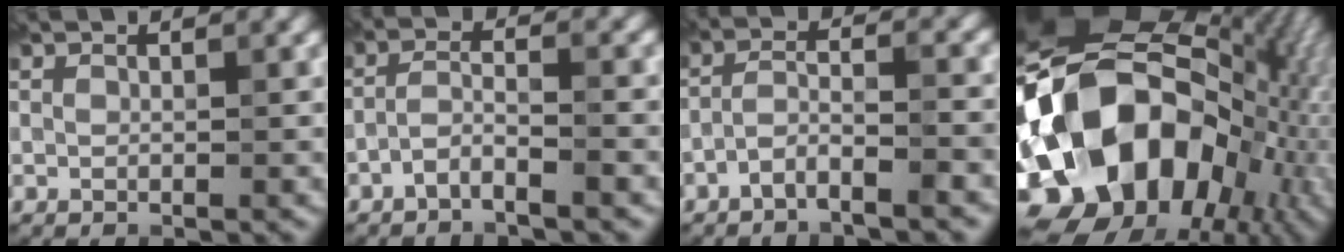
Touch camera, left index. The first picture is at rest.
{"total": 2.4, "force": [-1.7, 0.1, 1.6], "torque": [-0.037, 0.009, -0.041]}
{"total": 3.2, "force": [-2.3, 0.2, 2.2], "torque": [-0.046, 0.009, -0.052]}
{"total": 20.4, "force": [-3.3, 15.2, 13.2], "torque": [-0.271, -0.006, -0.060]}